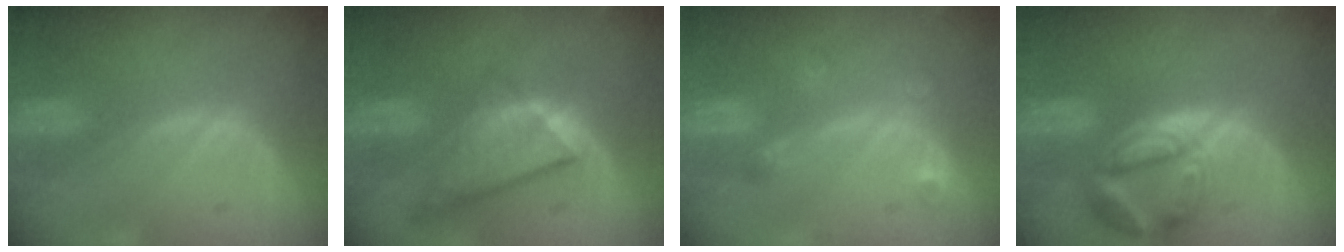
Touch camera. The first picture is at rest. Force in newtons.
{"total": 8.7, "press": 7.5, "slide": 4.3}
{"total": 2.9, "press": 2.8, "slide": 0.8}
{"total": 7.9, "press": 7.0, "slide": 3.6}